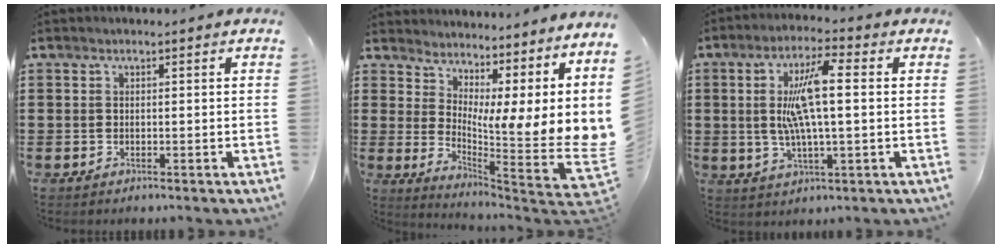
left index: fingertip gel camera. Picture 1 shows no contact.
{"total": 5.0, "force": [1.6, 2.2, 4.2], "torque": [-0.076, -0.065, 0.022]}
{"total": 9.0, "force": [1.5, 2.0, 8.7], "torque": [-0.187, -0.001, 0.016]}